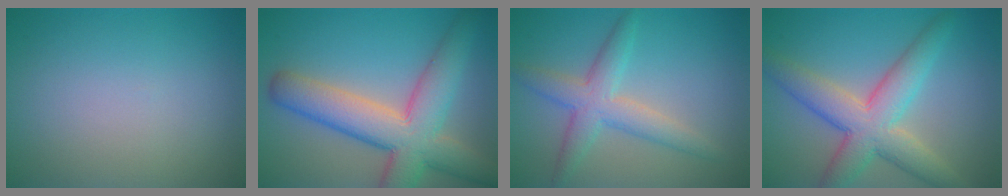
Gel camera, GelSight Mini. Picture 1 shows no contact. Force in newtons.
{"total": 9.2, "press": 9.1, "slide": 0.7}
{"total": 4.3, "press": 4.3, "slide": 0.3}
{"total": 6.9, "press": 6.9, "slide": 0.1}